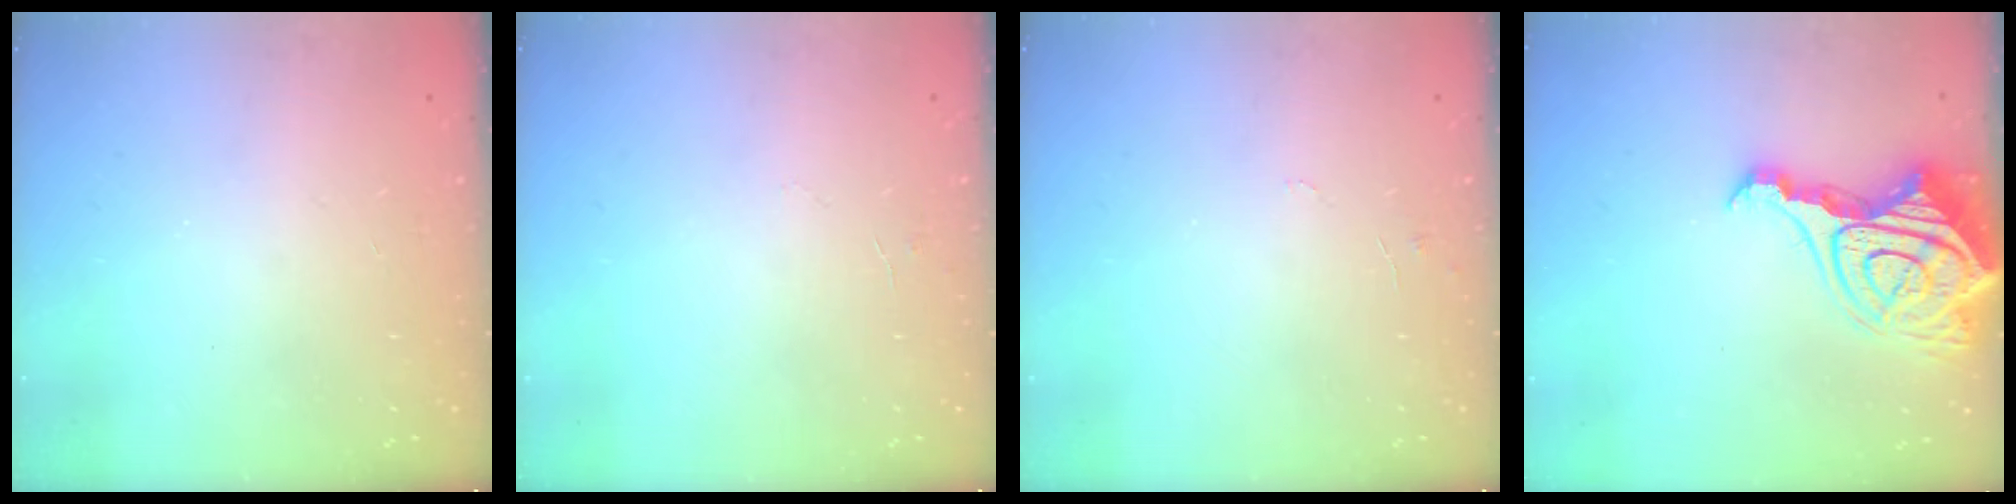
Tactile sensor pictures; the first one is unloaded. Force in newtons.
{"total": 3.6, "press": 3.6, "slide": 0.3}
{"total": 4.2, "press": 4.2, "slide": 0.4}
{"total": 20.6, "press": 20.5, "slide": 2.0}